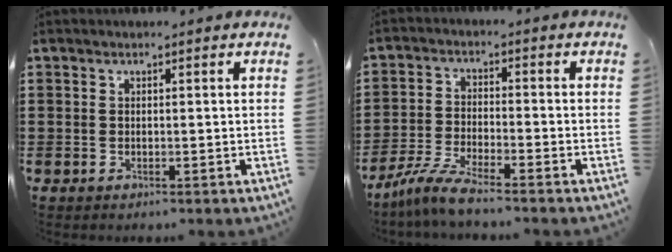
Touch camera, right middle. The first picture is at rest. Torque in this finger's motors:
{"motor_torque": [2.14, 0.00, 0.29, 0.11]}